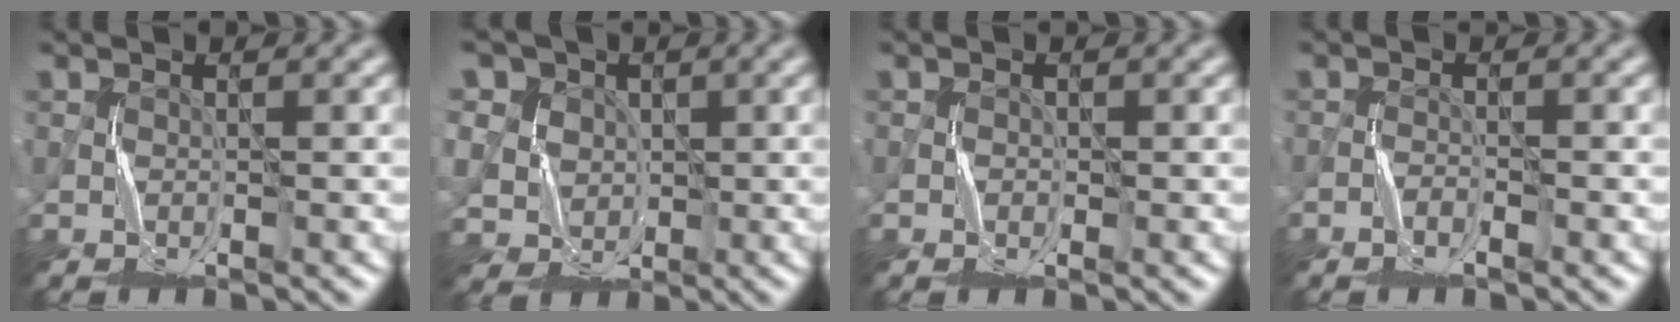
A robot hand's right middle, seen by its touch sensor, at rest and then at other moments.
{"total": 7.6, "force": [3.3, 6.4, 2.3], "torque": [-0.060, 0.011, 0.048]}
{"total": 0.8, "force": [-0.4, 0.5, 0.5], "torque": [-0.005, 0.000, -0.008]}
{"total": 1.2, "force": [-1.1, 0.1, 0.5], "torque": [-0.009, 0.003, -0.022]}